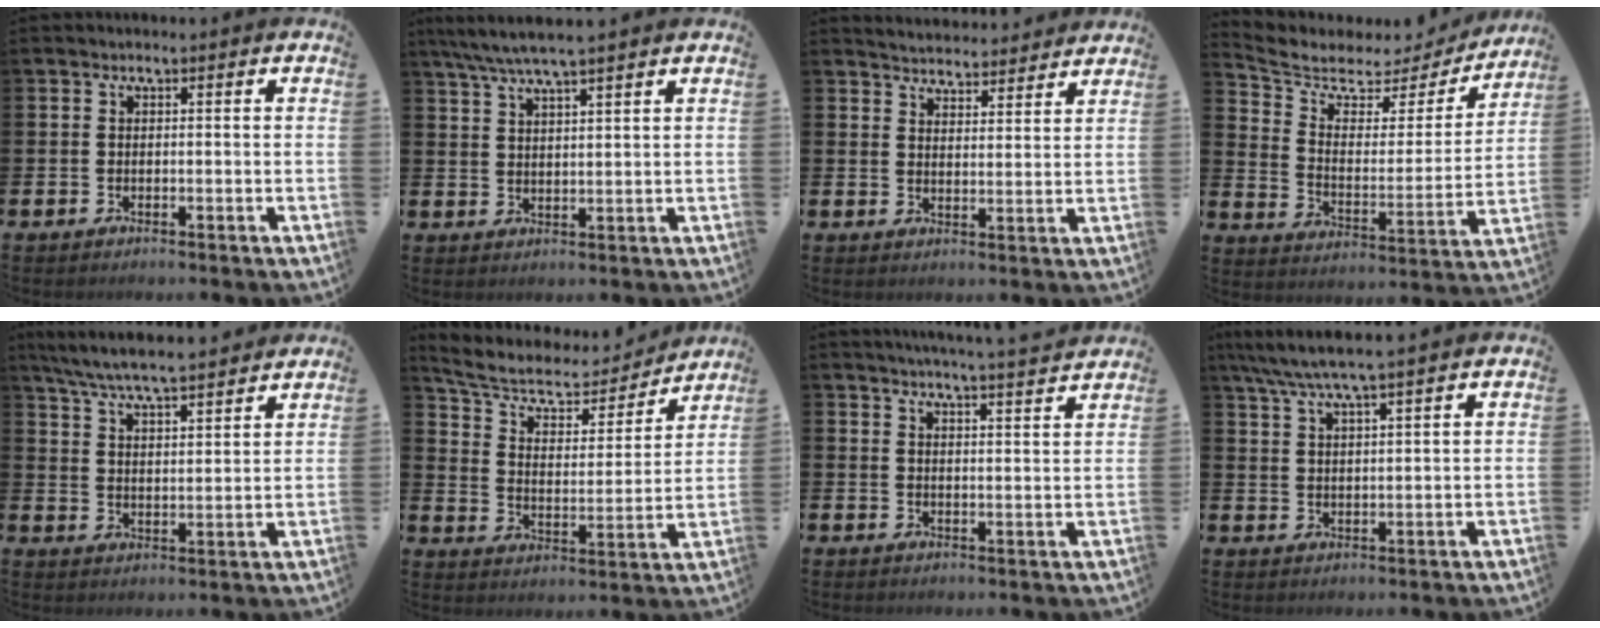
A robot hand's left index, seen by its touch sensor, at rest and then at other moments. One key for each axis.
{"total": 5.4, "fx": 4.8, "fy": 0.0, "fz": 2.3, "tx": -0.064, "ty": -0.011, "tz": 0.089}
{"total": 4.5, "fx": 4.5, "fy": 0.5, "fz": -0.3, "tx": -0.010, "ty": -0.032, "tz": 0.080}
{"total": 5.7, "fx": 4.8, "fy": 2.5, "fz": 1.4, "tx": -0.069, "ty": -0.038, "tz": 0.075}
{"total": 6.9, "fx": 6.7, "fy": 0.0, "fz": 1.9, "tx": -0.066, "ty": -0.039, "tz": 0.119}
{"total": 8.3, "fx": 6.9, "fy": 3.5, "fz": 3.0, "tx": -0.093, "ty": -0.043, "tz": 0.115}
{"total": 4.8, "fx": 4.6, "fy": -0.9, "fz": 0.8, "tx": -0.015, "ty": -0.034, "tz": 0.078}
{"total": 5.8, "fx": 5.2, "fy": -0.1, "fz": 2.5, "tx": -0.071, "ty": -0.014, "tz": 0.094}